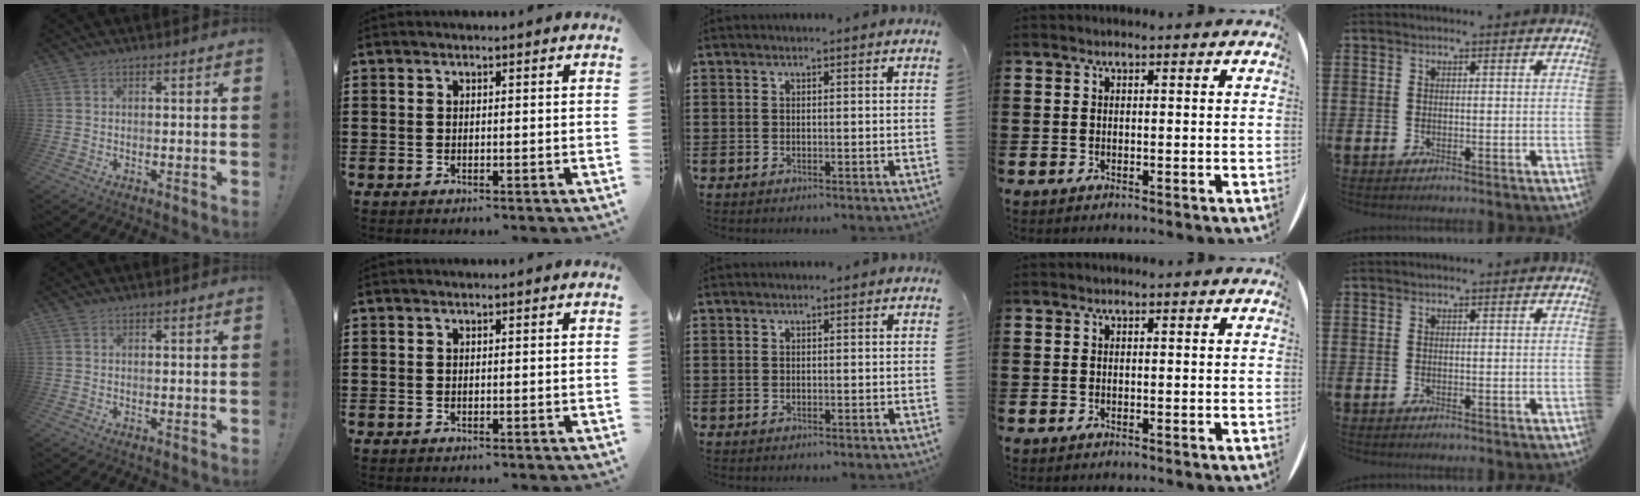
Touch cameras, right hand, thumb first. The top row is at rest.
{}